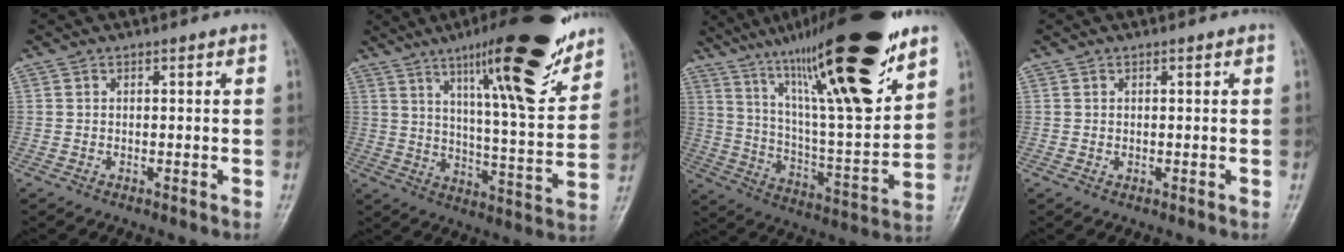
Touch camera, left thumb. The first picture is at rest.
{"total": 22.3, "force": [14.0, 4.1, 16.9], "torque": [-0.219, -0.059, 0.215]}
{"total": 27.6, "force": [17.3, 4.5, 21.0], "torque": [-0.333, -0.060, 0.295]}
{"total": 0.8, "force": [0.4, 0.4, 0.6], "torque": [-0.005, 0.001, 0.006]}